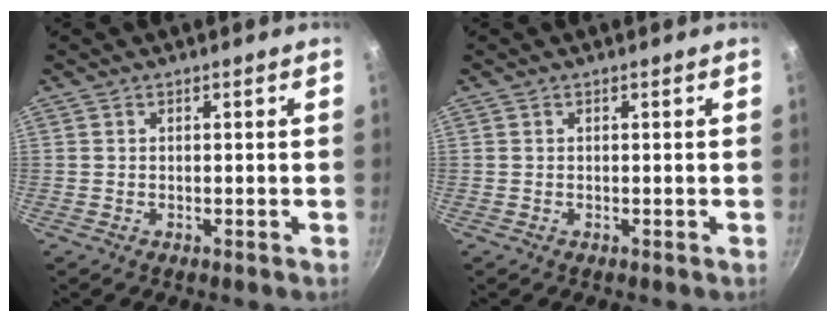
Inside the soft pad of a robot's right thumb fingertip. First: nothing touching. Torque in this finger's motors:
{"motor_torque": [-0.02, -0.02, 0.02, -0.02, 0.01]}